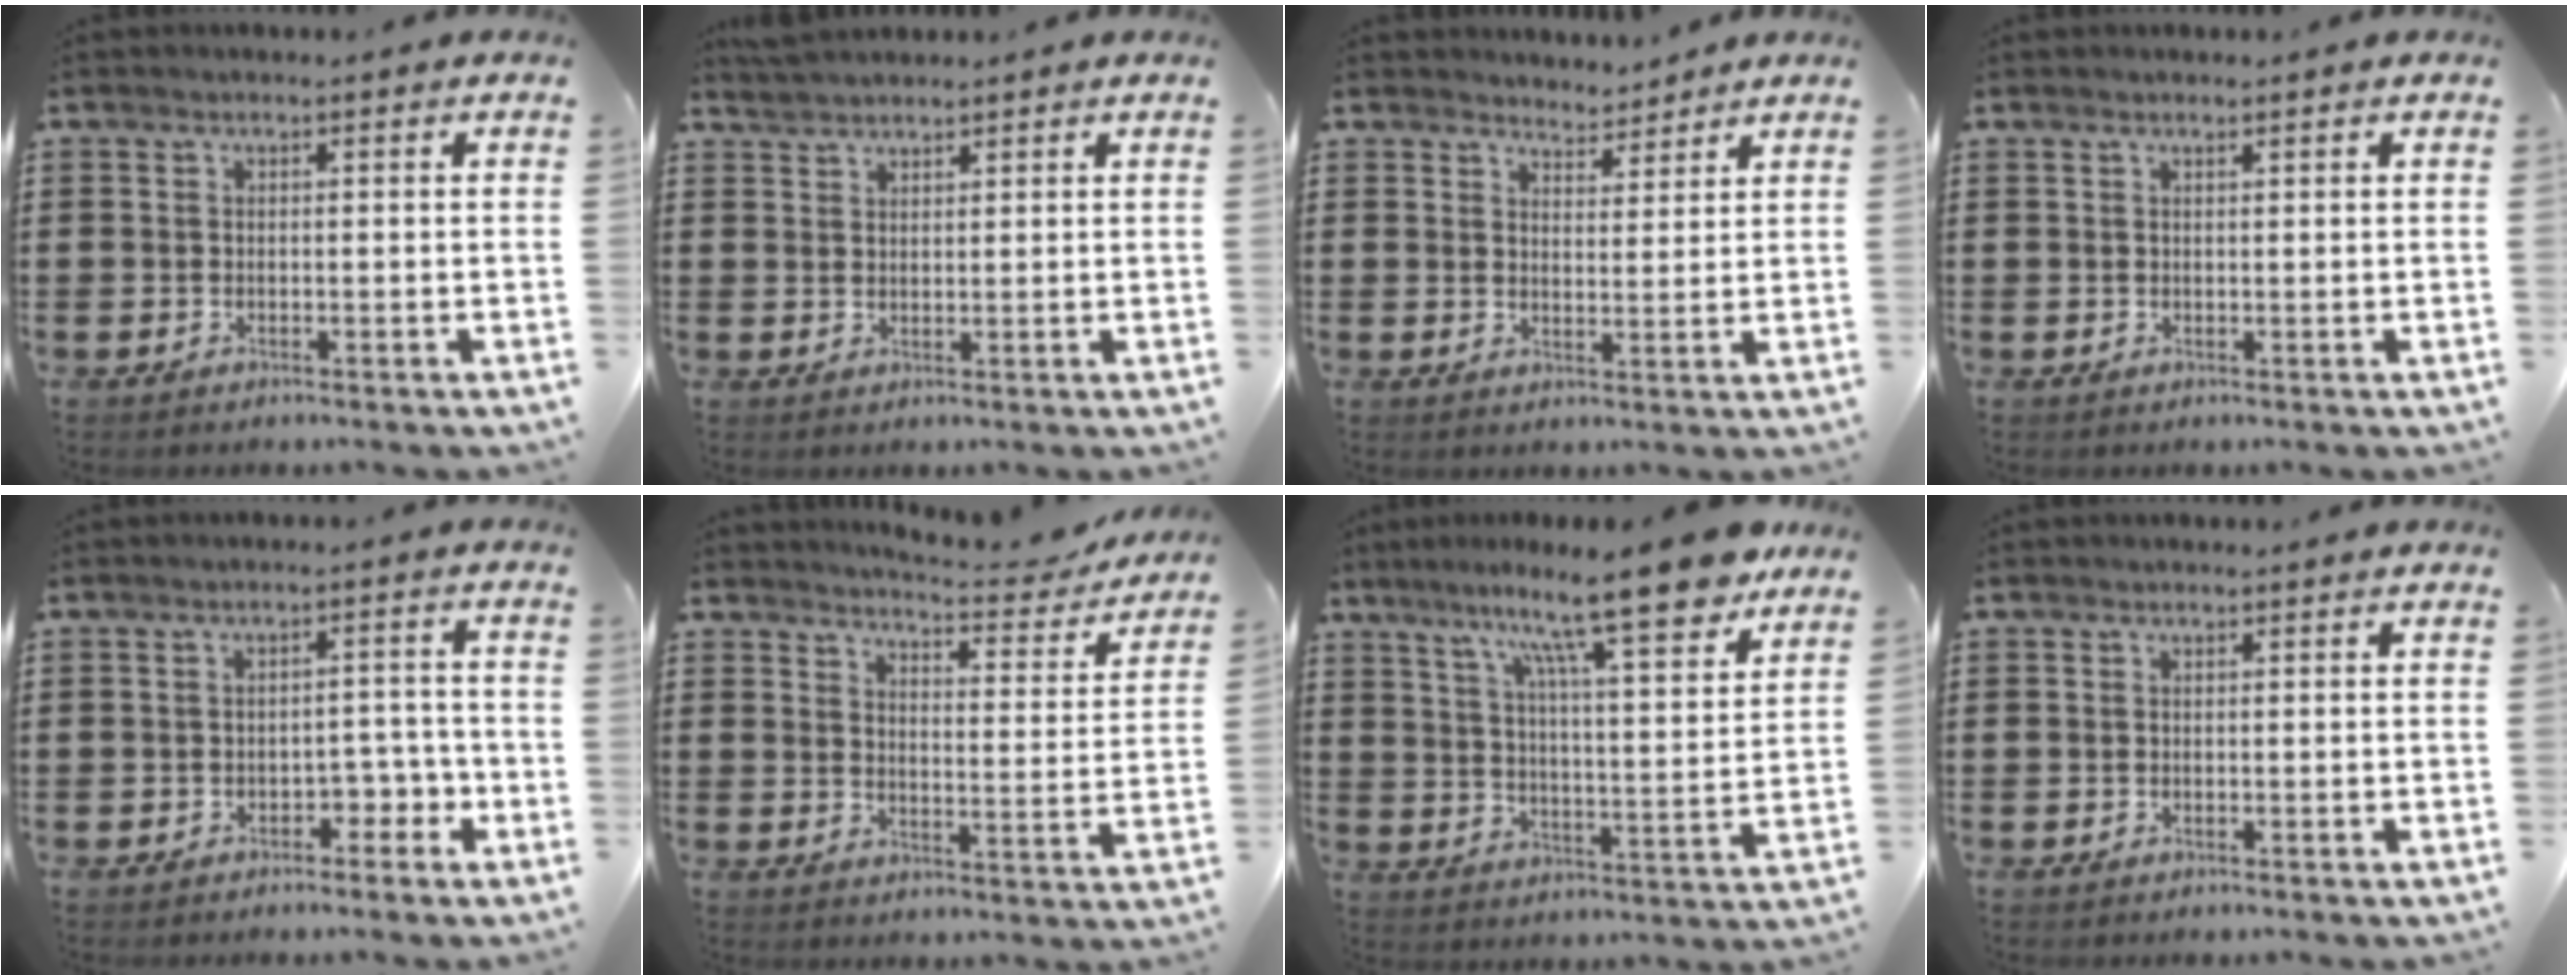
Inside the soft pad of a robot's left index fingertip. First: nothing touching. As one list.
[{"total": 2.8, "force": [2.7, 0.7, -0.2], "torque": [-0.005, -0.001, 0.054]}, {"total": 3.5, "force": [3.4, 0.9, -0.4], "torque": [-0.007, -0.008, 0.064]}, {"total": 0.6, "force": [0.5, 0.0, 0.3], "torque": [-0.007, -0.001, 0.011]}, {"total": 3.4, "force": [-2.3, 1.7, 1.8], "torque": [-0.036, 0.008, -0.047]}, {"total": 4.4, "force": [4.2, 0.0, 1.2], "torque": [-0.031, -0.039, 0.065]}, {"total": 14.1, "force": [11.1, 0.7, 8.7], "torque": [-0.167, -0.057, 0.179]}, {"total": 0.0}]